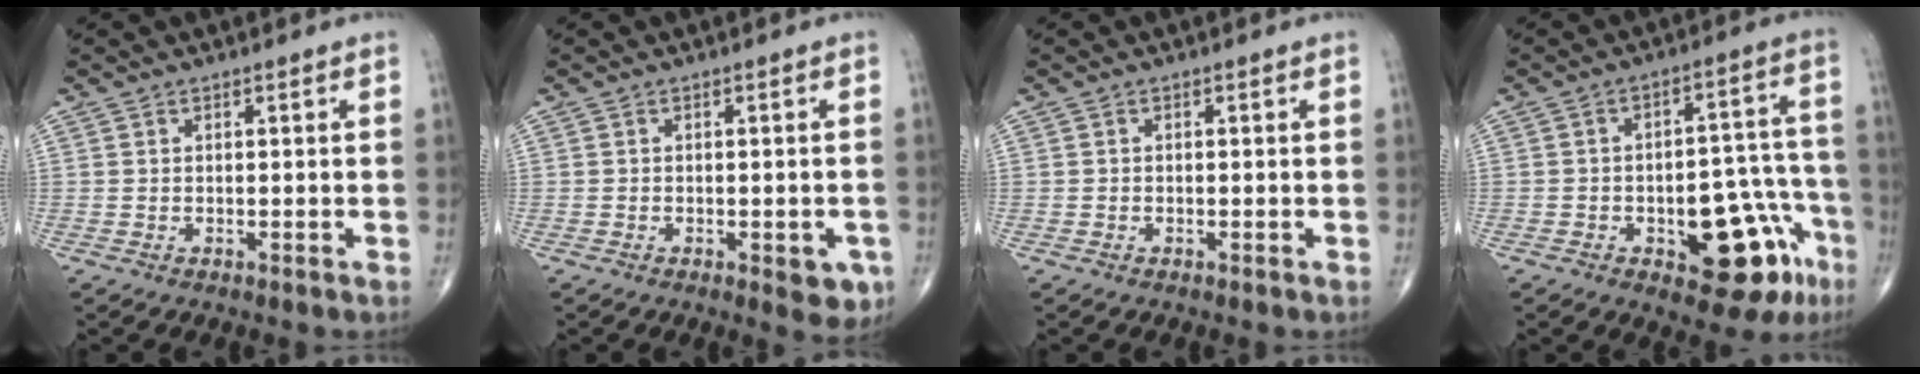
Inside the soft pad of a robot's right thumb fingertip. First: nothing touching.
{"total": 4.5, "force": [-1.7, 2.0, 3.7], "torque": [-0.023, 0.001, -0.015]}
{"total": 0.0}
{"total": 16.1, "force": [-7.1, 7.5, 12.4], "torque": [-0.113, 0.061, -0.080]}